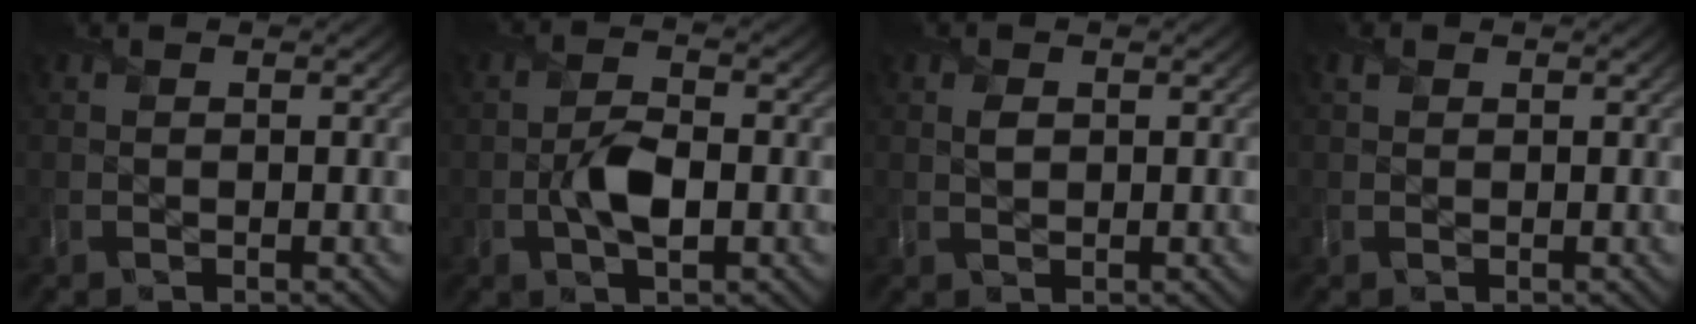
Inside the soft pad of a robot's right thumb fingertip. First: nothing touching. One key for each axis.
{"total": 4.2, "fx": -1.2, "fy": 2.1, "fz": 3.5, "tx": -0.071, "ty": -0.006, "tz": -0.025}
{"total": 1.1, "fx": 0.3, "fy": 0.9, "fz": 0.6, "tx": -0.015, "ty": -0.004, "tz": 0.009}
{"total": 0.8, "fx": 0.4, "fy": 0.6, "fz": 0.0, "tx": -0.001, "ty": -0.002, "tz": 0.007}